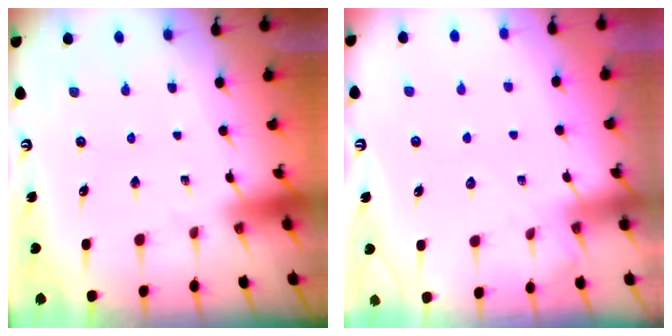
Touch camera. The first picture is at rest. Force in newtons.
{"total": 5.1, "press": 5.1, "slide": 0.7}